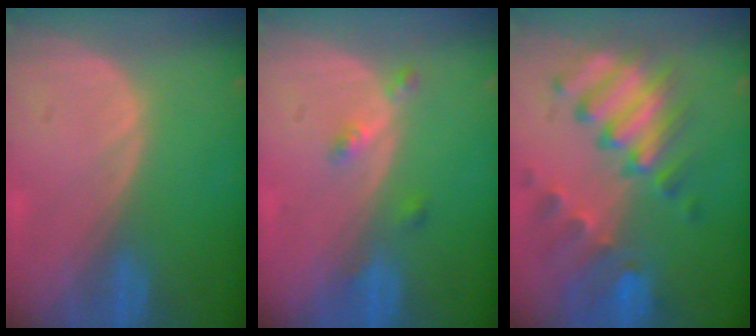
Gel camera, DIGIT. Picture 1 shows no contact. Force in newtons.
{"total": 2.7, "press": 2.3, "slide": 1.5}
{"total": 10.1, "press": 8.8, "slide": 4.8}